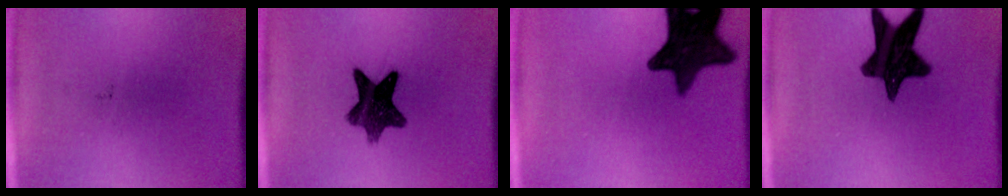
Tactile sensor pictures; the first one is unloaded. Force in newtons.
{"total": 10.1}
{"total": 13.7}
{"total": 13.6}